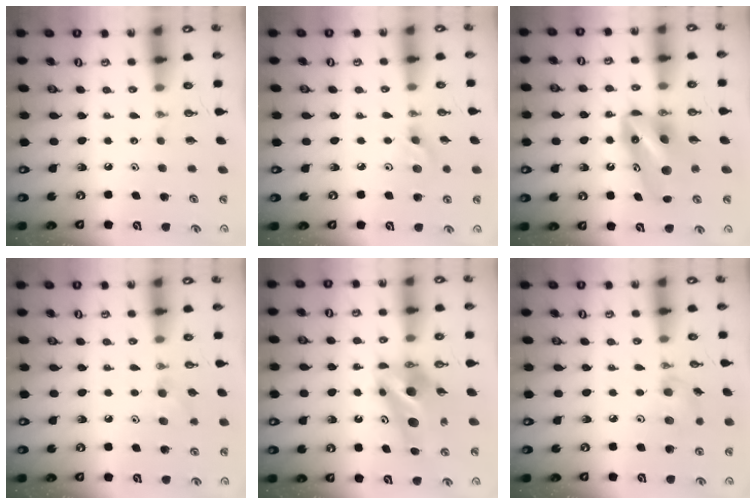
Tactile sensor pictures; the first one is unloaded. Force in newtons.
{"total": 7.0, "press": 6.4, "slide": 2.7}
{"total": 10.3, "press": 9.6, "slide": 3.7}
{"total": 7.1, "press": 6.1, "slide": 3.5}
{"total": 11.6, "press": 11.5, "slide": 1.2}
{"total": 6.4, "press": 6.3, "slide": 1.1}